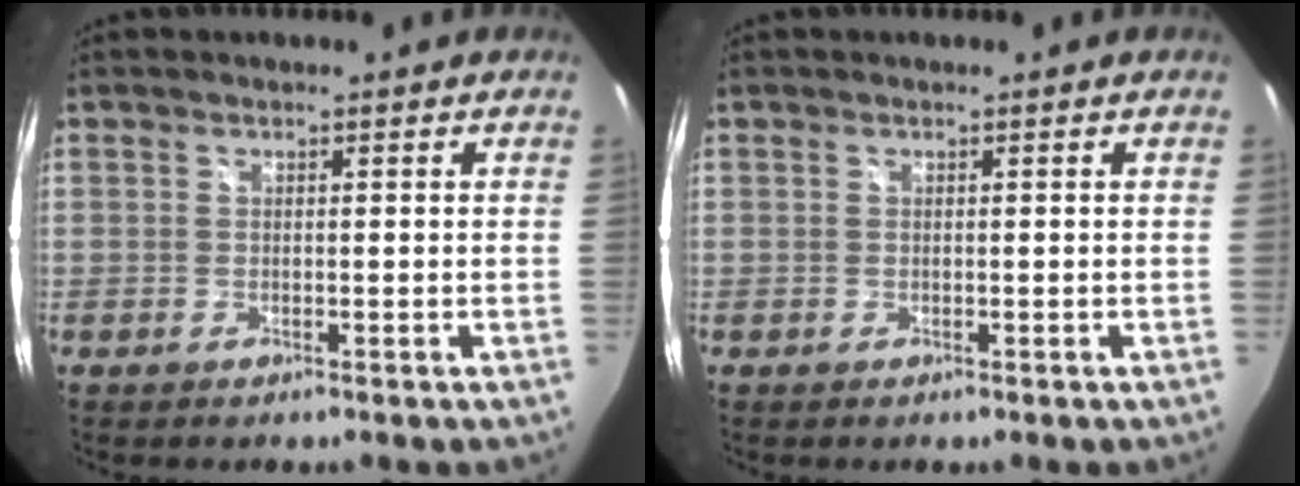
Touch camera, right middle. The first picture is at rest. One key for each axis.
{"total": 0.0}